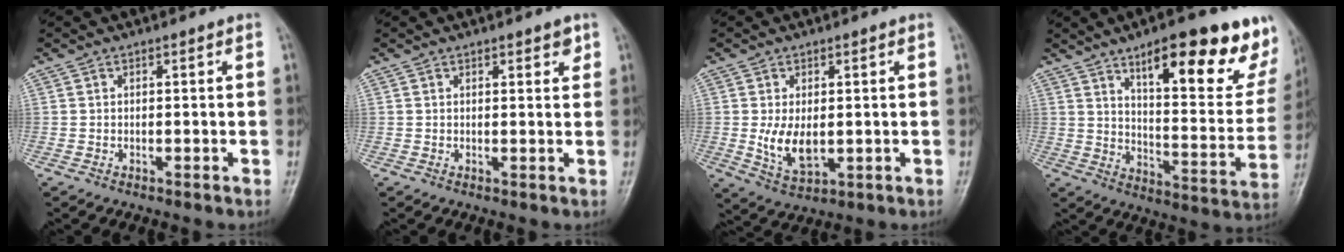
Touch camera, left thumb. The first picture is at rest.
{"total": 2.6, "force": [1.6, 1.1, 1.7], "torque": [-0.009, -0.007, 0.020]}
{"total": 6.5, "force": [0.0, 3.8, 5.3], "torque": [-0.090, -0.018, 0.013]}
{"total": 24.2, "force": [14.4, 7.5, 17.9], "torque": [-0.199, -0.055, 0.210]}